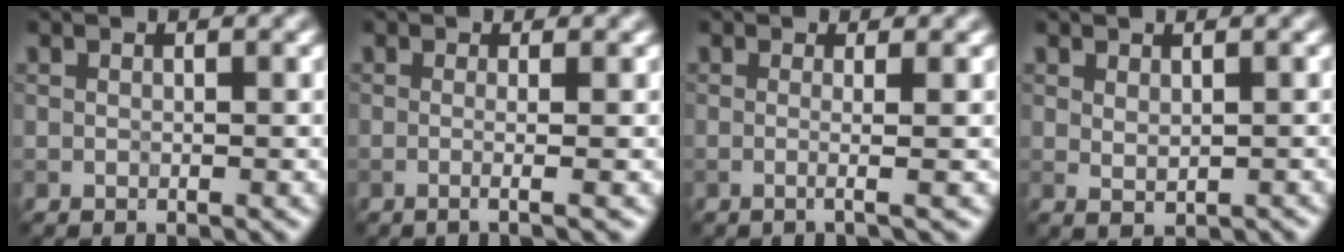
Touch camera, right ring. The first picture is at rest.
{"total": 3.0, "force": [0.3, 1.4, 2.6], "torque": [-0.018, -0.001, -0.027]}
{"total": 2.8, "force": [0.3, 1.1, 2.5], "torque": [-0.022, 0.001, -0.029]}
{"total": 1.1, "force": [0.3, 0.5, 0.9], "torque": [-0.016, -0.003, 0.011]}